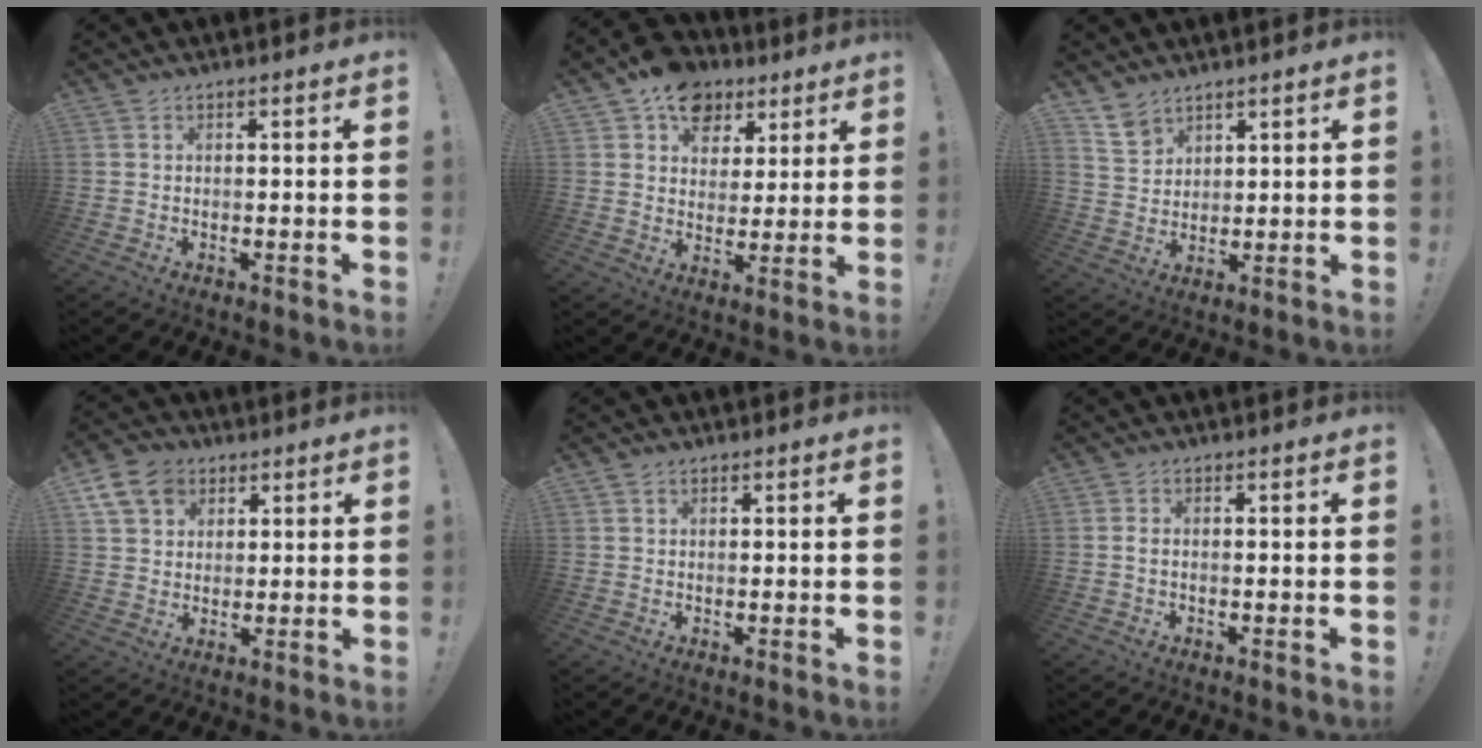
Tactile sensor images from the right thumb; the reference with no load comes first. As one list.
[{"total": 12.0, "force": [7.1, 8.6, 4.5], "torque": [-0.069, -0.041, 0.136]}, {"total": 6.6, "force": [5.3, 3.7, 1.5], "torque": [-0.025, -0.037, 0.104]}, {"total": 10.8, "force": [5.2, 8.2, 4.6], "torque": [-0.077, -0.015, 0.105]}, {"total": 1.0, "force": [0.7, 0.6, 0.2], "torque": [0.000, 0.000, 0.012]}, {"total": 1.2, "force": [-0.1, 0.5, 1.0], "torque": [-0.021, 0.002, -0.002]}]